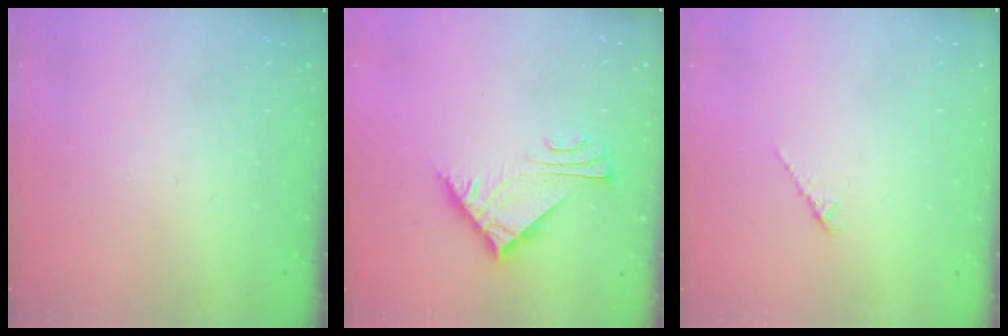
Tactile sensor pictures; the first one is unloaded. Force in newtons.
{"total": 7.0, "press": 7.0, "slide": 0.2}
{"total": 1.6, "press": 1.5, "slide": 0.5}